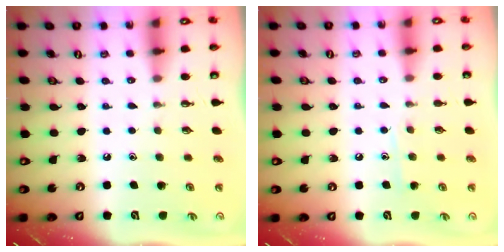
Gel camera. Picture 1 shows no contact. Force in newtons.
{"total": 6.9, "press": 6.9, "slide": 0.8}